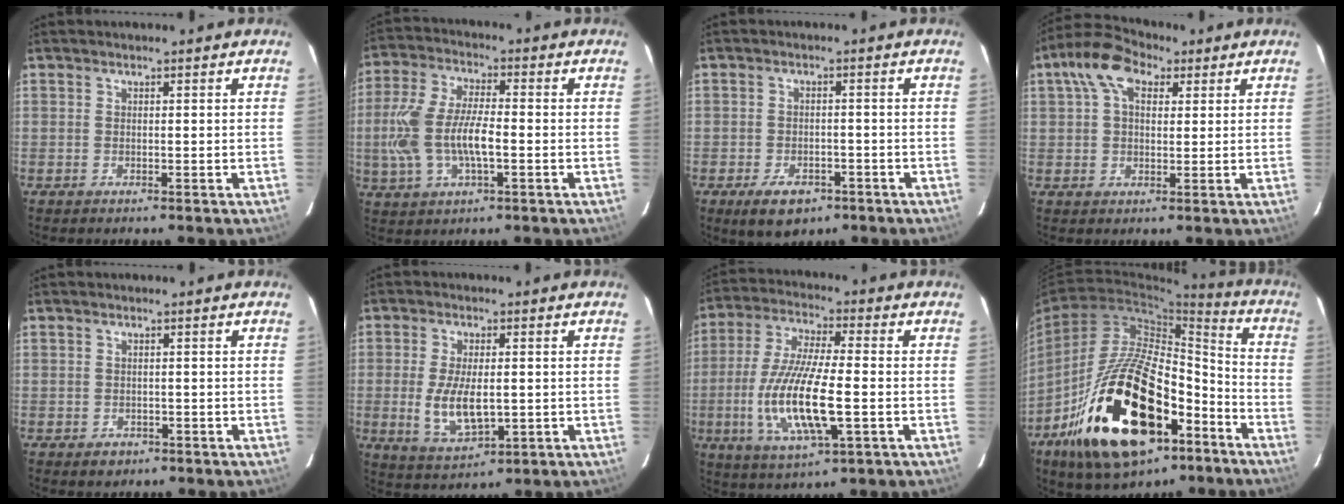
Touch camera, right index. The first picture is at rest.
{"total": 12.9, "force": [-2.0, 5.3, 11.6], "torque": [-0.250, 0.001, -0.038]}
{"total": 7.1, "force": [-4.3, 4.3, 3.7], "torque": [-0.079, -0.002, -0.058]}
{"total": 9.2, "force": [3.9, 5.6, 6.2], "torque": [-0.122, 0.037, 0.061]}
{"total": 2.4, "force": [-1.1, 2.0, 0.5], "torque": [-0.011, 0.001, -0.012]}
{"total": 9.3, "force": [-1.1, 4.3, 8.2], "torque": [-0.165, -0.013, -0.012]}
{"total": 16.2, "force": [-3.5, 4.1, 15.3], "torque": [-0.313, -0.014, -0.064]}
{"total": 27.9, "force": [-14.2, 13.7, 19.8], "torque": [-0.357, 0.008, -0.217]}